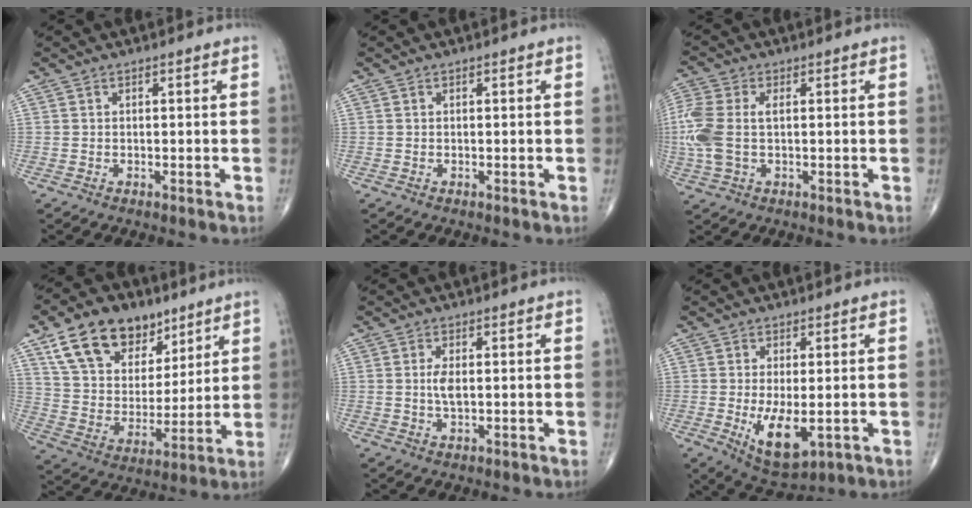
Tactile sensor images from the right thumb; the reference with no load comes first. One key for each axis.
{"total": 0.0}
{"total": 9.4, "fx": 0.3, "fy": 5.3, "fz": 7.7, "tx": -0.220, "ty": 0.014, "tz": 0.010}
{"total": 18.5, "fx": 11.0, "fy": 11.7, "fz": 9.3, "tx": -0.120, "ty": -0.033, "tz": 0.199}
{"total": 2.8, "fx": 0.2, "fy": 1.1, "fz": 2.5, "tx": -0.055, "ty": -0.004, "tz": 0.003}
{"total": 8.9, "fx": -1.8, "fy": 3.9, "fz": 7.8, "tx": -0.129, "ty": -0.022, "tz": -0.017}